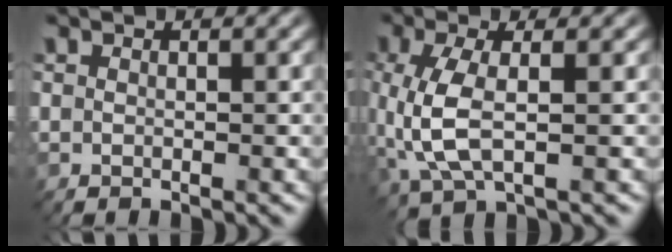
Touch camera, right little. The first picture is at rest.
{"total": 5.4, "force": [-0.1, 2.3, 4.9], "torque": [-0.126, -0.005, 0.000]}